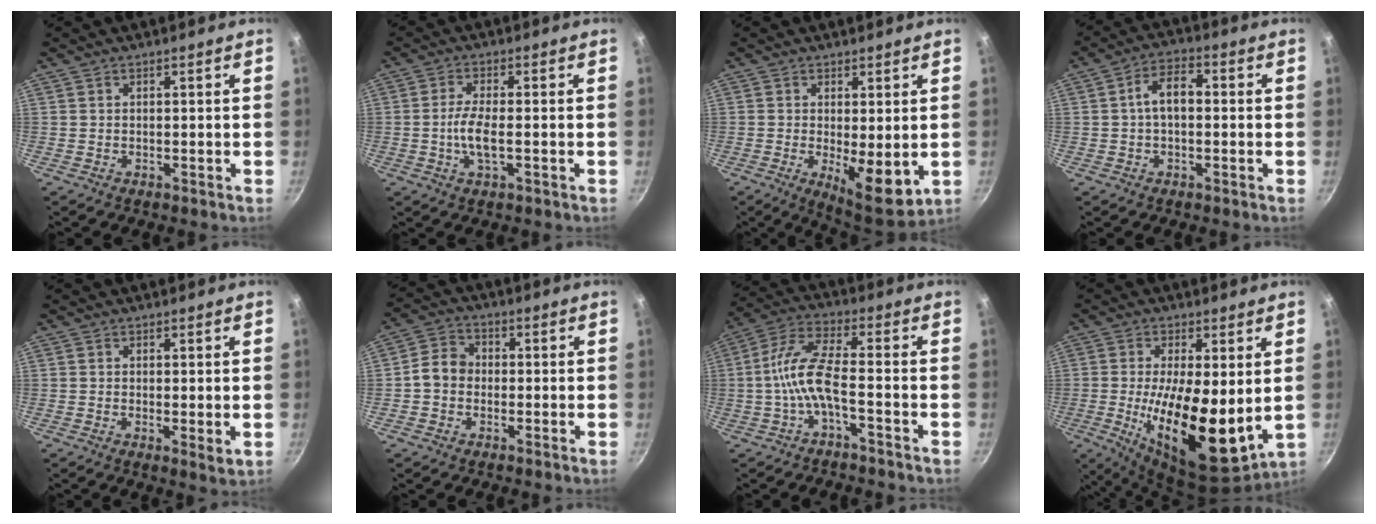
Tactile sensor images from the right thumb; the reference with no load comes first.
{"total": 5.4, "force": [-1.0, 1.6, 5.1], "torque": [-0.110, 0.005, -0.025]}
{"total": 9.6, "force": [-0.9, 3.4, 8.9], "torque": [-0.116, -0.024, -0.001]}
{"total": 6.3, "force": [0.1, 3.7, 5.0], "torque": [-0.076, 0.023, -0.007]}
{"total": 2.7, "force": [0.1, 0.8, 2.6], "torque": [-0.041, -0.011, 0.001]}
{"total": 5.8, "force": [-0.6, 4.9, 3.1], "torque": [-0.031, 0.018, -0.027]}
{"total": 9.2, "force": [-2.9, 2.6, 8.3], "torque": [-0.189, 0.037, -0.066]}
{"total": 18.6, "force": [-0.7, 7.1, 17.1], "torque": [-0.273, -0.026, -0.005]}